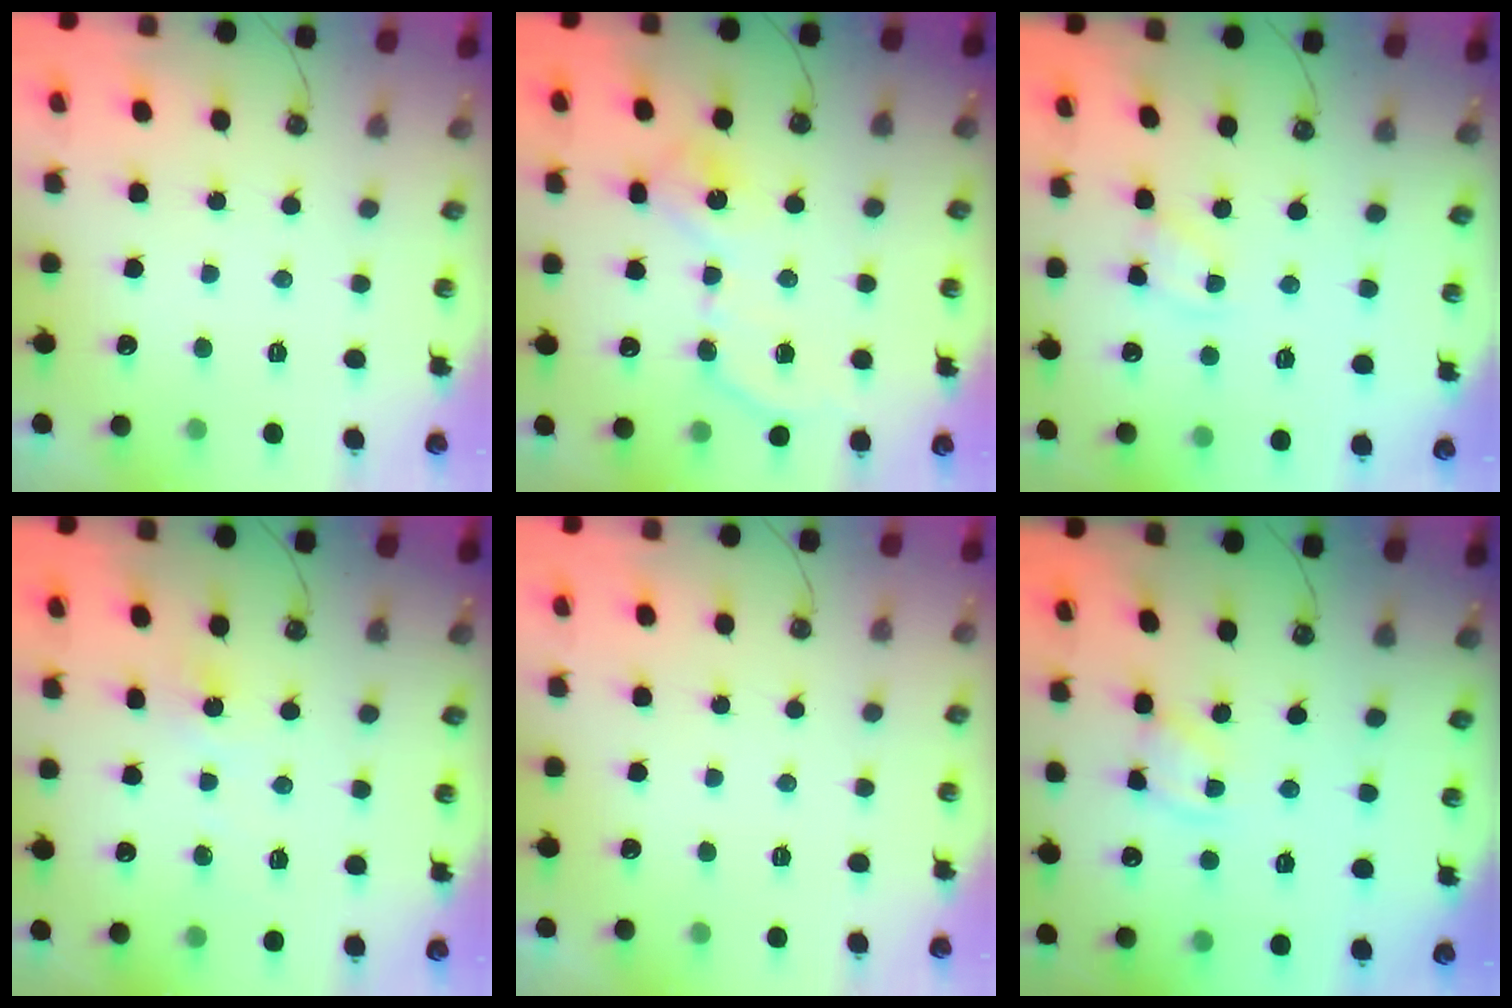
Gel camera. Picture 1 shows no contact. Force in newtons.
{"total": 11.7, "press": 11.7, "slide": 0.4}
{"total": 2.1, "press": 2.1, "slide": 0.3}
{"total": 4.4, "press": 4.4, "slide": 0.5}
{"total": 0.0}
{"total": 1.9, "press": 1.9, "slide": 0.3}